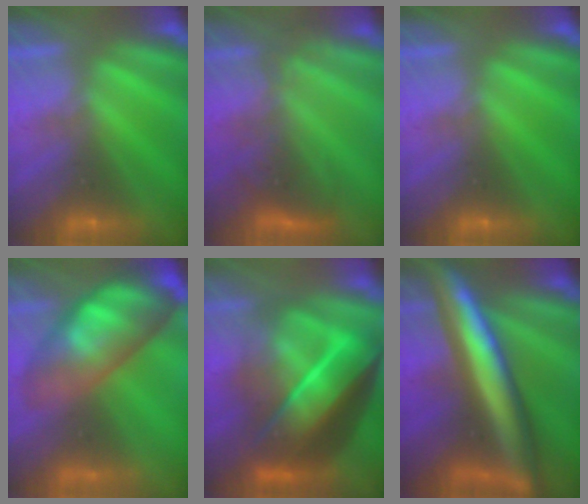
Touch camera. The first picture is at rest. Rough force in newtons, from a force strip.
{"total": 3.0}
{"total": 0.0}
{"total": 7.7}
{"total": 6.9}
{"total": 6.9}